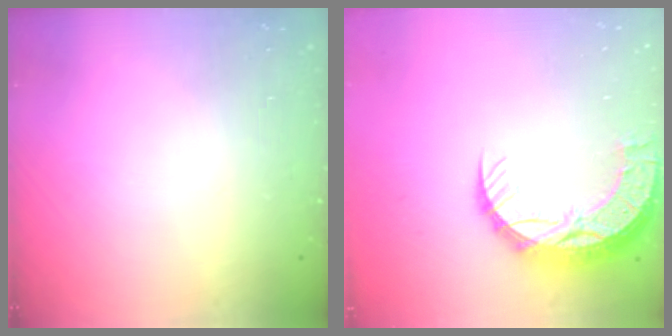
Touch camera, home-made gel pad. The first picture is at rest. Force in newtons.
{"total": 13.3, "press": 13.3, "slide": 0.9}